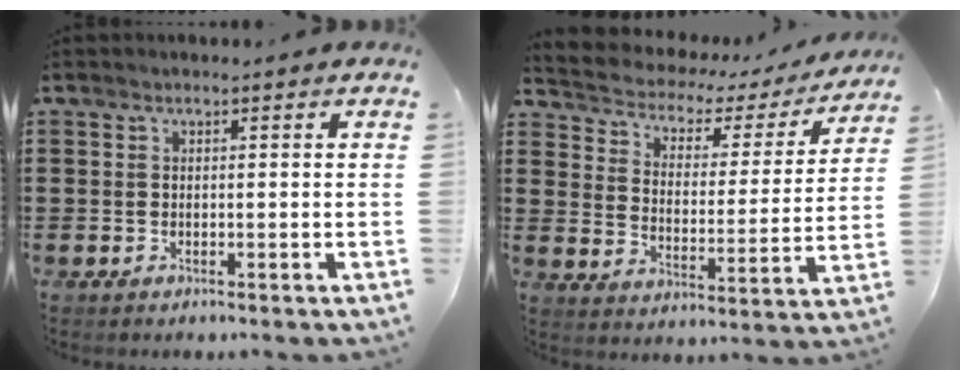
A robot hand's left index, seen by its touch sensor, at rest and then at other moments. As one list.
[{"total": 3.2, "force": [2.5, 1.9, 0.7], "torque": [-0.035, -0.019, 0.031]}]